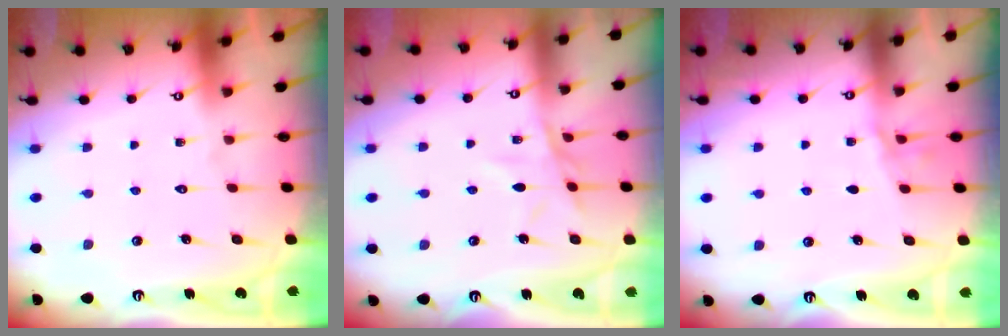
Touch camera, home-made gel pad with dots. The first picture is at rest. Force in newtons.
{"total": 8.7, "press": 8.7, "slide": 0.7}
{"total": 2.6, "press": 2.6, "slide": 0.4}